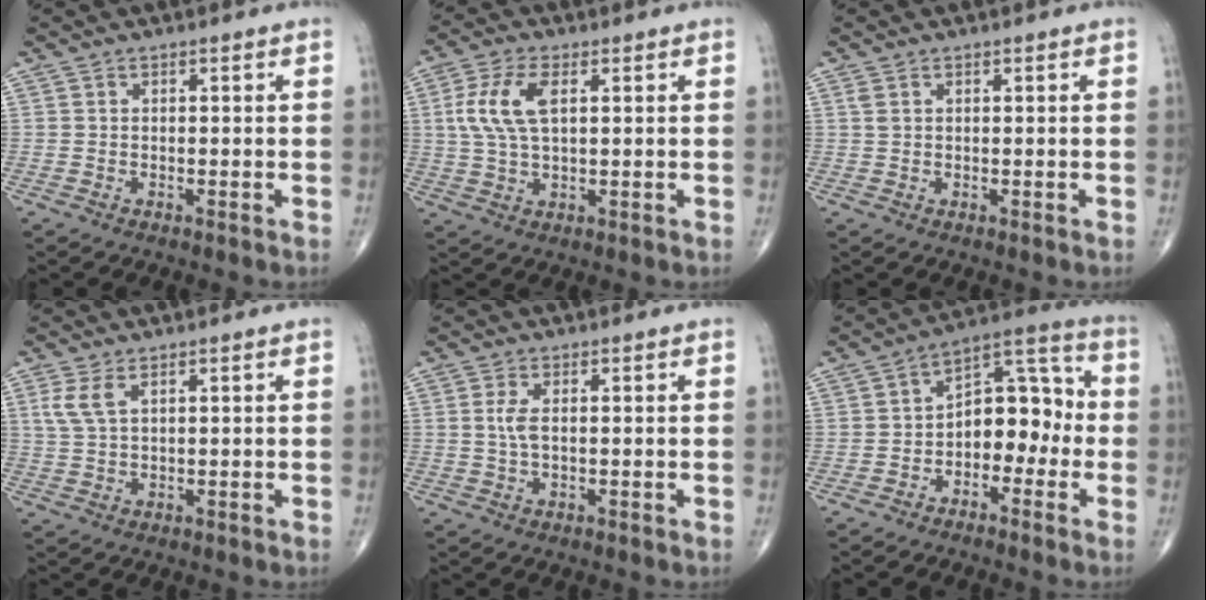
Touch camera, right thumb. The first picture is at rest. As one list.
[{"total": 8.7, "force": [2.1, 4.1, 7.4], "torque": [-0.167, 0.005, 0.041]}, {"total": 1.0, "force": [0.5, 0.5, 0.8], "torque": [-0.021, 0.010, 0.013]}, {"total": 3.8, "force": [1.7, 1.6, 3.0], "torque": [-0.073, 0.004, 0.043]}, {"total": 2.8, "force": [0.4, 1.1, 2.6], "torque": [-0.064, 0.001, 0.008]}, {"total": 11.1, "force": [-2.3, 7.1, 8.3], "torque": [-0.086, 0.050, -0.050]}]